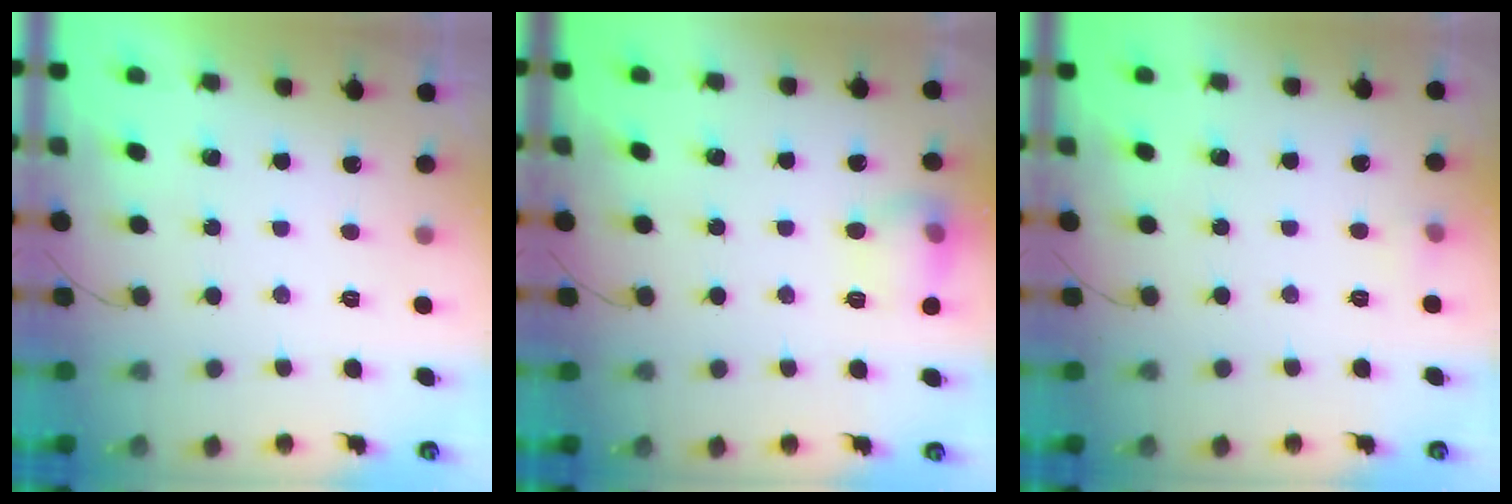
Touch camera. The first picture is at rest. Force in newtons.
{"total": 10.0, "press": 10.0, "slide": 0.7}
{"total": 3.6, "press": 3.4, "slide": 1.3}